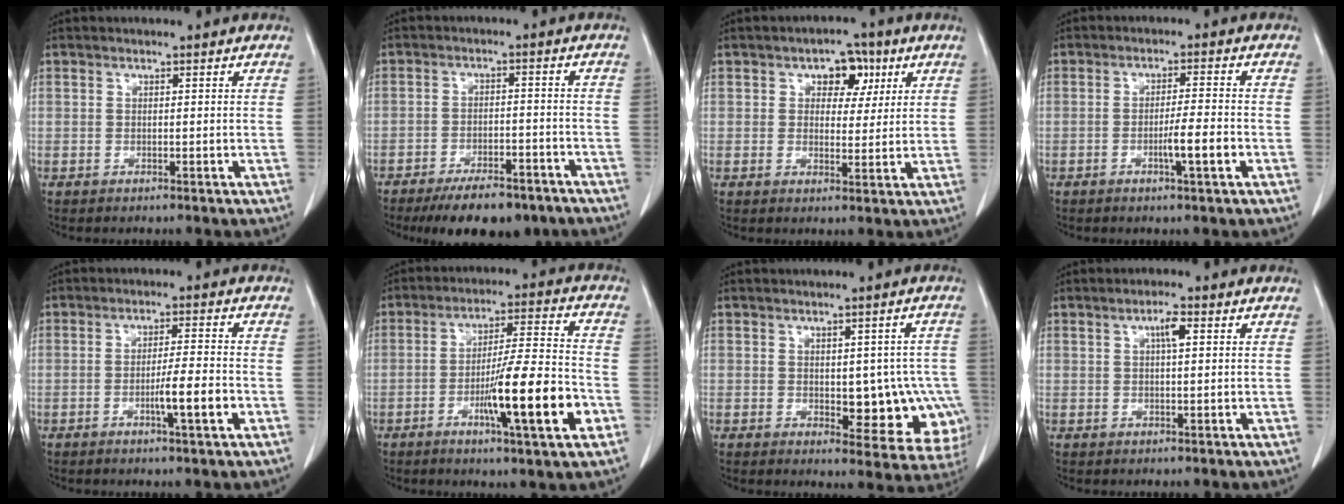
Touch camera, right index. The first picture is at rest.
{"total": 10.6, "force": [-8.1, 3.7, 5.7], "torque": [-0.082, -0.006, -0.121]}
{"total": 5.5, "force": [2.3, 3.5, 3.4], "torque": [-0.043, 0.013, 0.032]}
{"total": 4.7, "force": [-1.7, -0.1, 4.3], "torque": [-0.071, -0.005, -0.029]}
{"total": 5.6, "force": [-2.1, 0.0, 5.2], "torque": [-0.085, -0.005, -0.034]}
{"total": 14.2, "force": [-5.0, 0.4, 13.3], "torque": [-0.220, -0.009, -0.082]}
{"total": 10.5, "force": [-1.7, 5.4, 8.8], "torque": [-0.083, 0.009, -0.008]}
{"total": 2.6, "force": [0.9, 0.5, 2.4], "torque": [-0.047, 0.002, 0.015]}